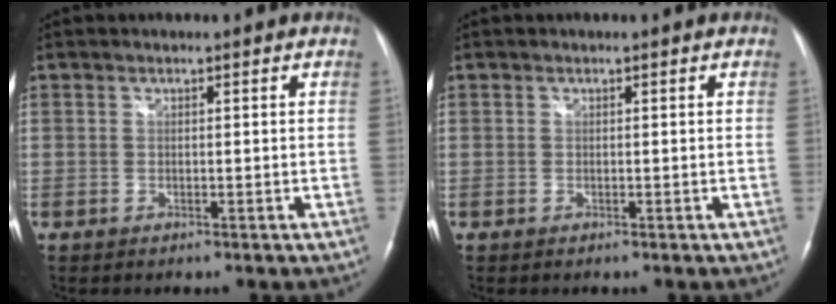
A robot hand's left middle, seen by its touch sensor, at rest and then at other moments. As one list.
[{"total": 0.0}]